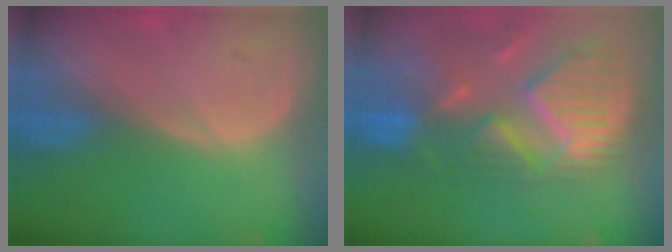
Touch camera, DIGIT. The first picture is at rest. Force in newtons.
{"total": 12.0, "press": 10.4, "slide": 6.0}